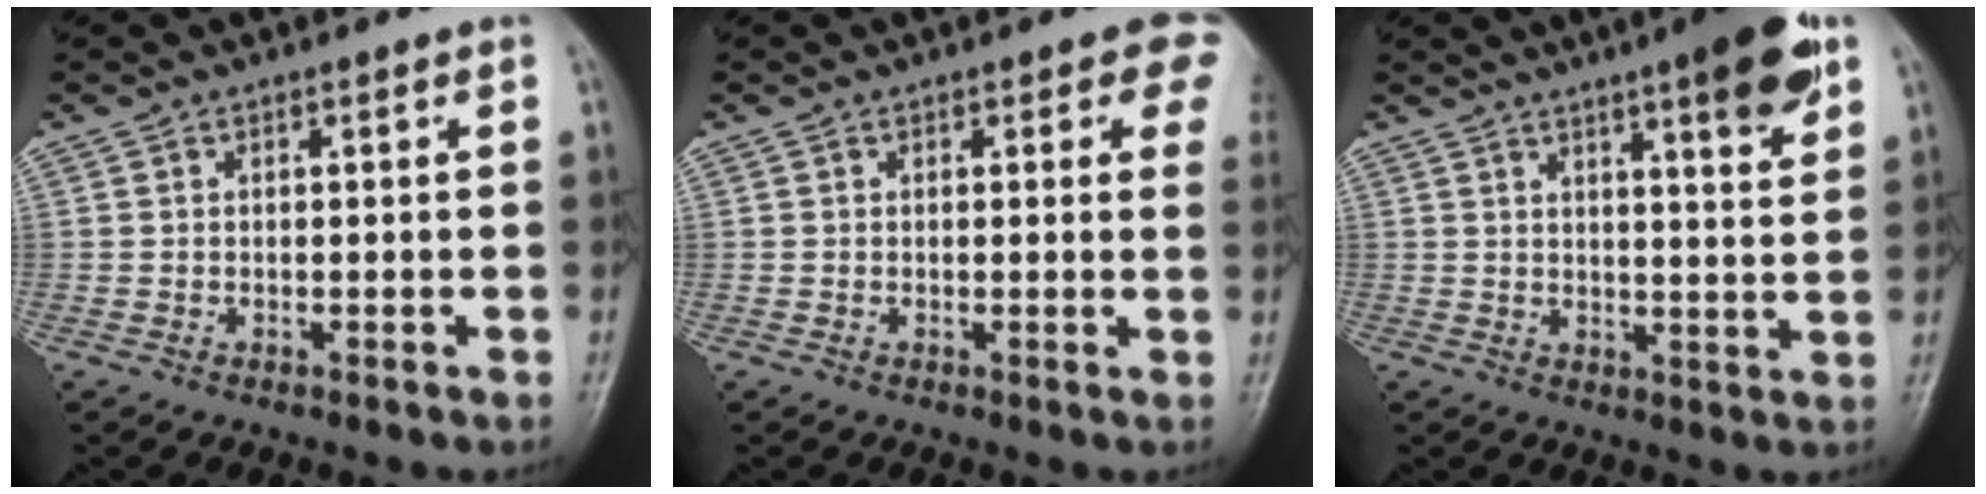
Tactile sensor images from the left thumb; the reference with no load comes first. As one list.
[{"total": 4.8, "force": [2.5, 2.3, 3.4], "torque": [-0.003, -0.005, 0.017]}, {"total": 11.2, "force": [6.4, 2.1, 9.0], "torque": [-0.107, -0.026, 0.082]}]